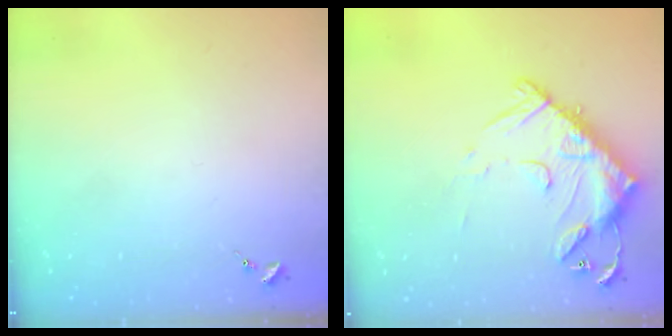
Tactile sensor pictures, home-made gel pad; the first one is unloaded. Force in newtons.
{"total": 15.5, "press": 15.4, "slide": 1.5}